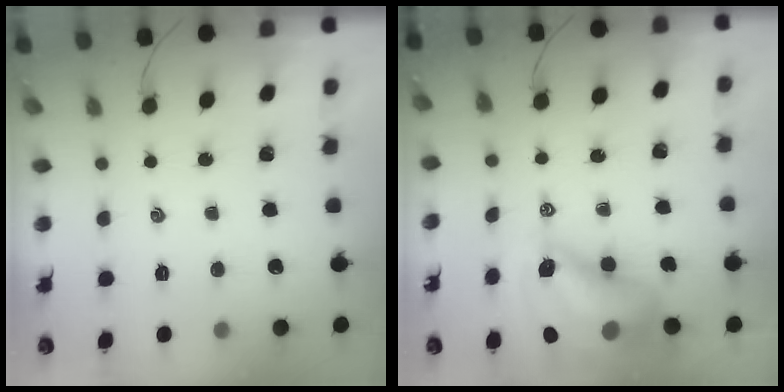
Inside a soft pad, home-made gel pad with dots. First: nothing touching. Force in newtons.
{"total": 14.6, "press": 14.1, "slide": 3.9}